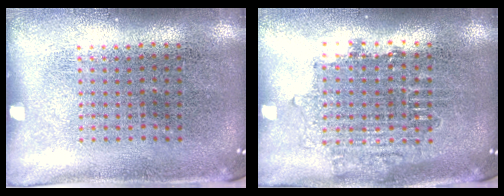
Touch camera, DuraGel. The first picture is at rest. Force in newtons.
{"total": 1.6, "press": 1.3, "slide": 0.9}